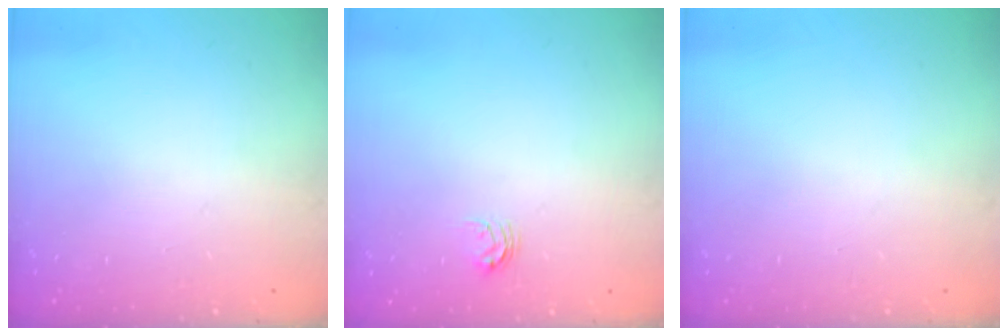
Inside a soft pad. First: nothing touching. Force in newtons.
{"total": 3.6, "press": 3.5, "slide": 0.5}
{"total": 0.0}